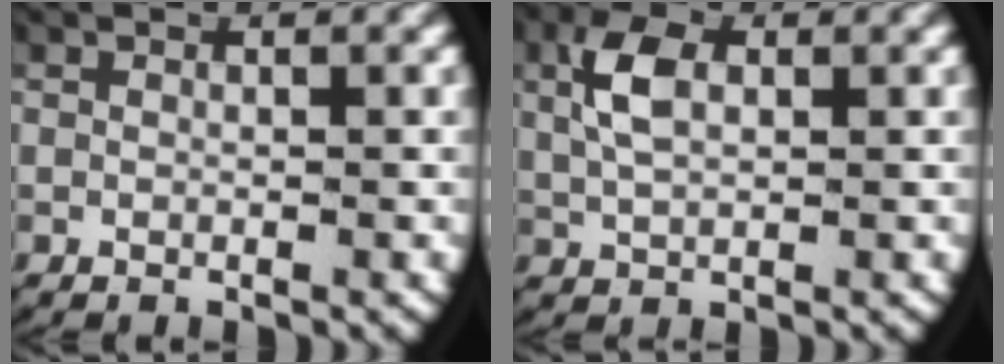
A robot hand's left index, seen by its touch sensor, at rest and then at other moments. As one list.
[{"total": 3.4, "force": [1.1, 1.8, 2.7], "torque": [-0.066, 0.001, 0.024]}]